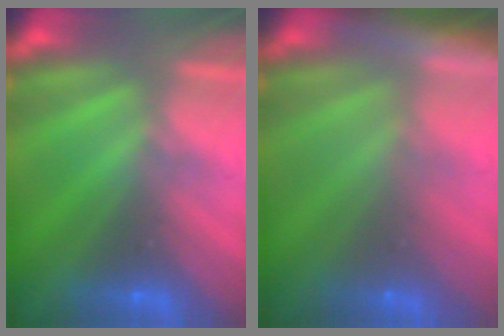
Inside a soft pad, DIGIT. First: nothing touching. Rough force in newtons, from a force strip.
{"total": 8.5}